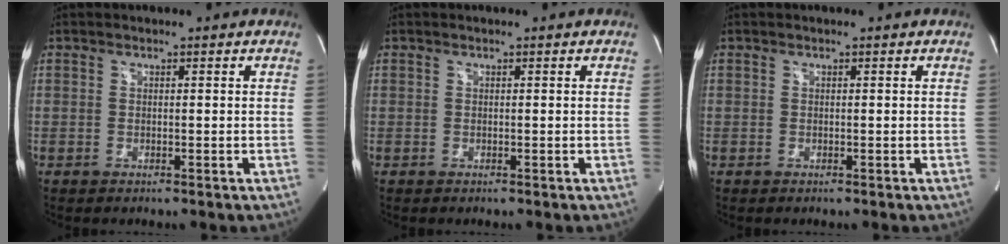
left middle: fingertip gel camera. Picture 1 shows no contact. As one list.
[{"total": 0.0}, {"total": 0.0}]